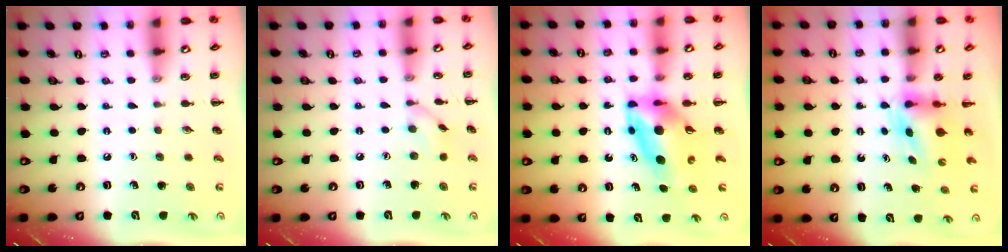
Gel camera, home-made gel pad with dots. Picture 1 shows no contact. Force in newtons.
{"total": 5.1, "press": 4.6, "slide": 2.1}
{"total": 7.9, "press": 7.6, "slide": 2.3}
{"total": 4.4, "press": 4.4, "slide": 0.7}